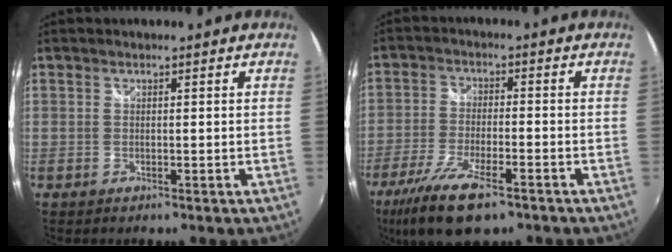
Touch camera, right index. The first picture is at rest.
{"total": 12.7, "force": [-8.4, 3.9, 8.8], "torque": [-0.202, -0.036, -0.159]}